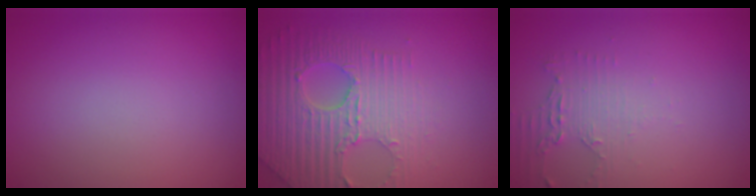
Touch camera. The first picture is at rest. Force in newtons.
{"total": 6.6, "press": 5.1, "slide": 4.3}
{"total": 2.2, "press": 1.7, "slide": 1.4}